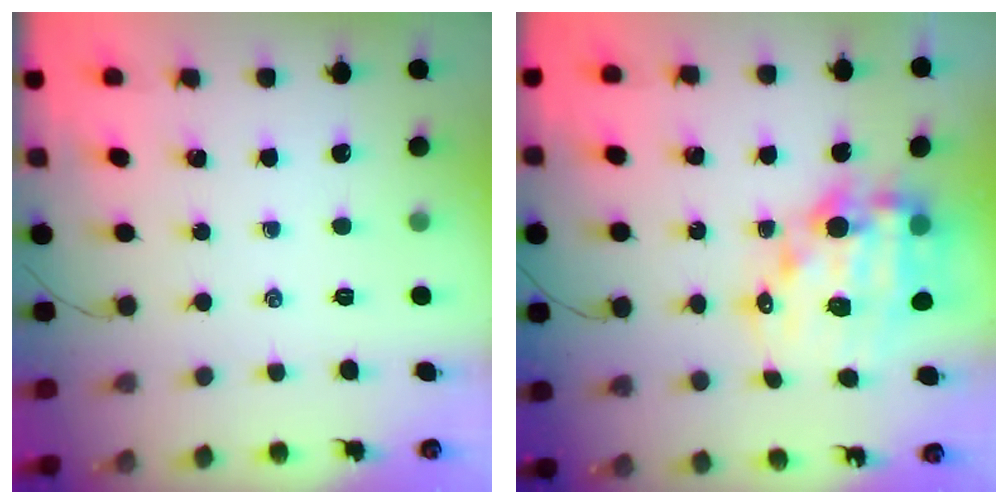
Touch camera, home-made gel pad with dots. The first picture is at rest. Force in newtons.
{"total": 16.2, "press": 15.7, "slide": 4.0}